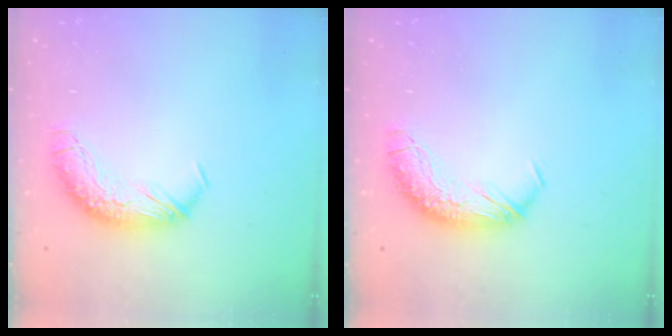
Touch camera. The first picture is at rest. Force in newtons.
{"total": 0.0}